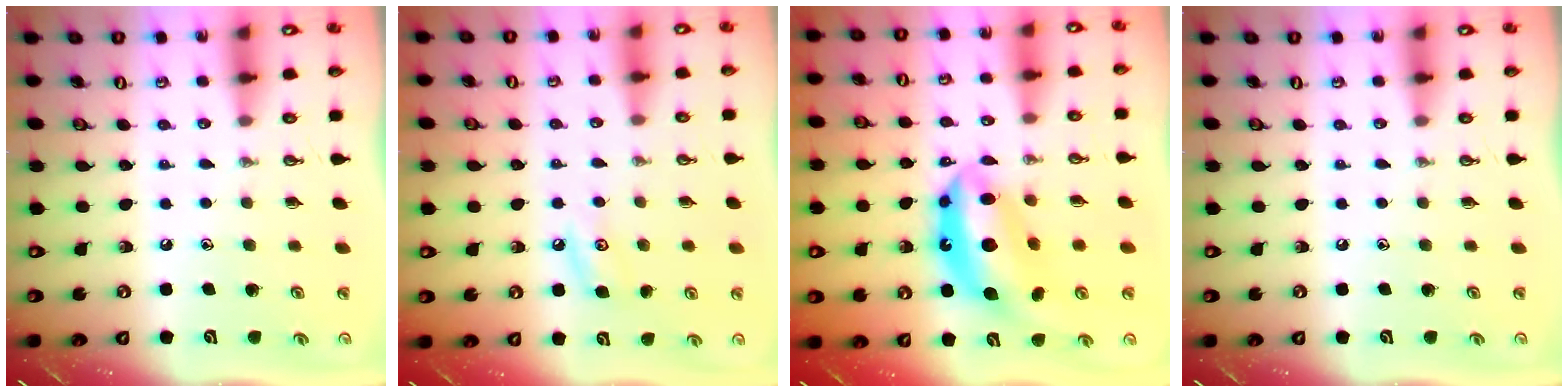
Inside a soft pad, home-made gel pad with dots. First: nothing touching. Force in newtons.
{"total": 5.7, "press": 5.7, "slide": 0.8}
{"total": 15.3, "press": 15.3, "slide": 1.4}
{"total": 0.0}